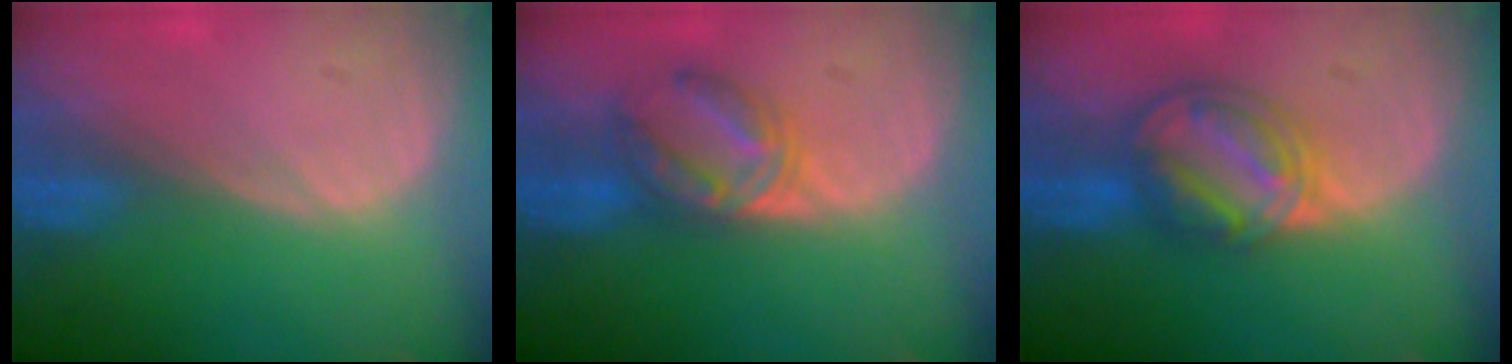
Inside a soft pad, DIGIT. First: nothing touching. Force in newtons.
{"total": 5.7, "press": 5.6, "slide": 0.9}
{"total": 8.0, "press": 6.9, "slide": 4.0}